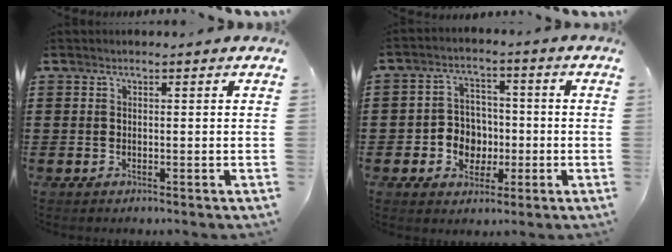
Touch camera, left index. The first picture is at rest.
{"total": 5.6, "force": [-1.2, 5.1, 1.9], "torque": [-0.044, 0.013, -0.023]}